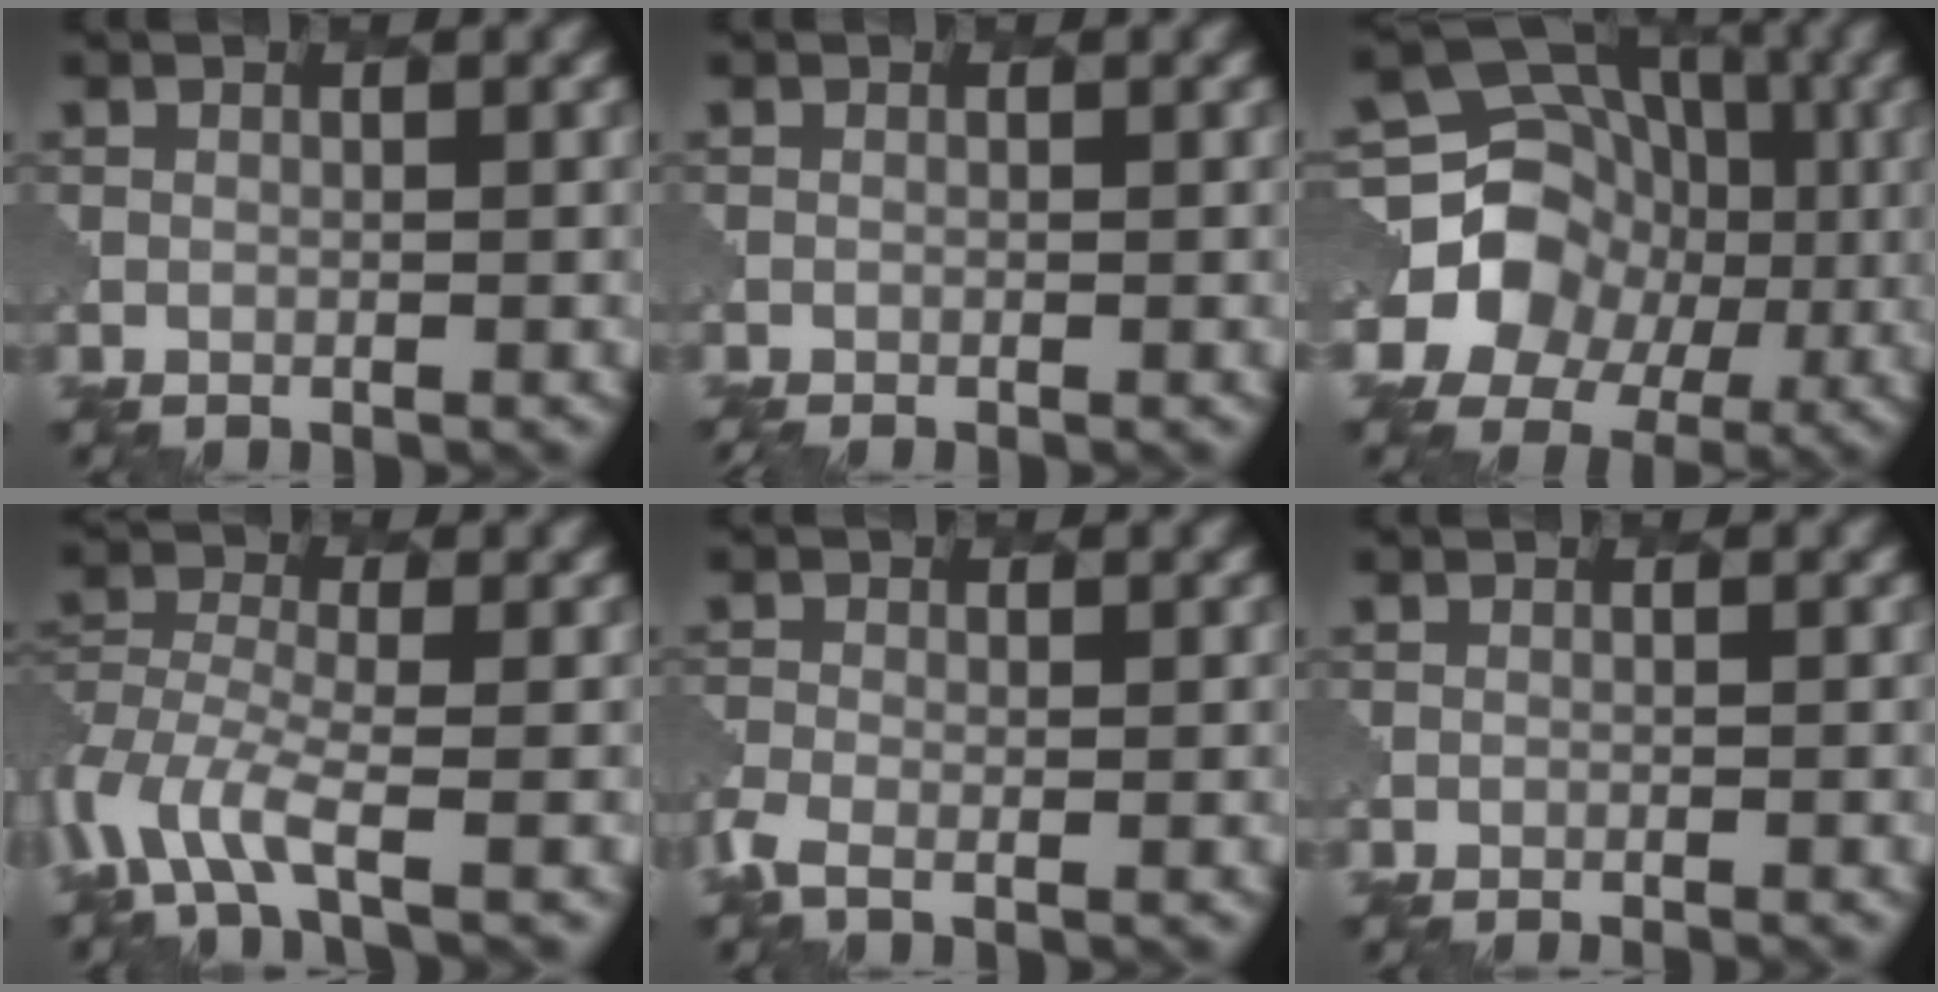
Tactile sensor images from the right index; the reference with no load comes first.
{"total": 1.1, "force": [-0.7, 0.4, 0.7], "torque": [0.003, -0.001, -0.005]}
{"total": 10.8, "force": [-0.8, 9.7, 4.7], "torque": [-0.063, 0.007, -0.035]}
{"total": 5.9, "force": [-3.2, 2.4, 4.4], "torque": [-0.111, -0.014, -0.073]}
{"total": 2.0, "force": [-1.5, 0.5, 1.2], "torque": [-0.032, -0.010, -0.037]}
{"total": 1.0, "force": [-0.8, 0.2, 0.4], "torque": [0.007, -0.001, -0.015]}